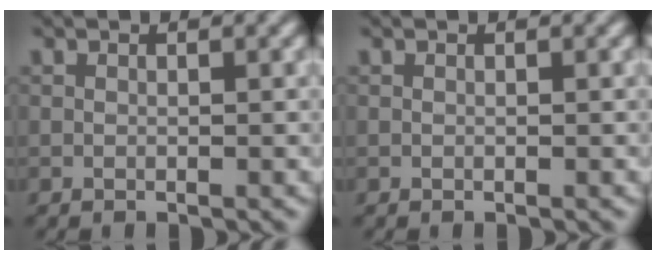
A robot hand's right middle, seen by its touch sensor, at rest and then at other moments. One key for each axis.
{"total": 0.0}